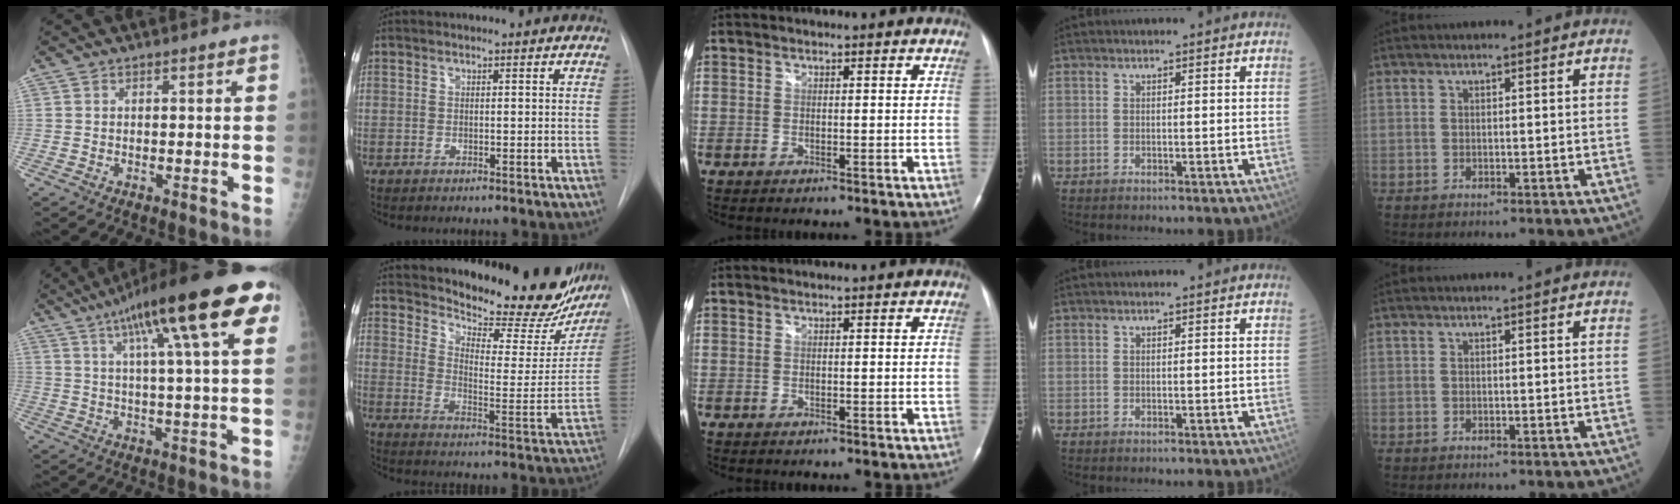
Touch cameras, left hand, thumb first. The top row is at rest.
{"thumb": {"total": 22.4, "force": [10.3, 4.3, 19.4], "torque": [-0.291, 0.010, 0.148]}, "index": {"total": 23.8, "force": [21.1, 6.4, 8.9], "torque": [-0.130, -0.074, 0.267]}}